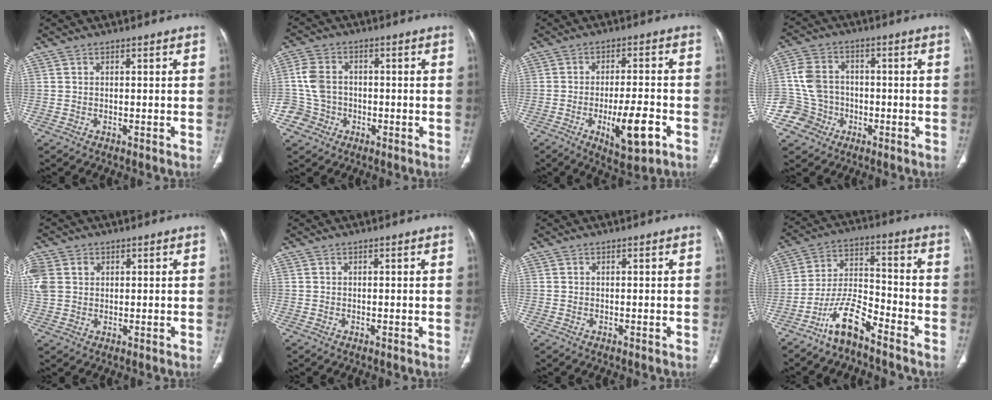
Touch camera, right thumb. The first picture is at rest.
{"total": 6.8, "force": [-1.5, 6.3, 2.1], "torque": [-0.025, 0.020, -0.028]}
{"total": 10.0, "force": [-3.8, 3.0, 8.7], "torque": [-0.135, 0.010, -0.055]}
{"total": 9.2, "force": [-2.9, 8.5, 1.8], "torque": [-0.012, 0.024, -0.050]}
{"total": 8.7, "force": [2.2, 6.9, 4.7], "torque": [-0.132, 0.014, 0.047]}
{"total": 0.0}
{"total": 0.0}
{"total": 9.6, "force": [-7.3, 2.6, 5.7], "torque": [-0.110, 0.067, -0.143]}